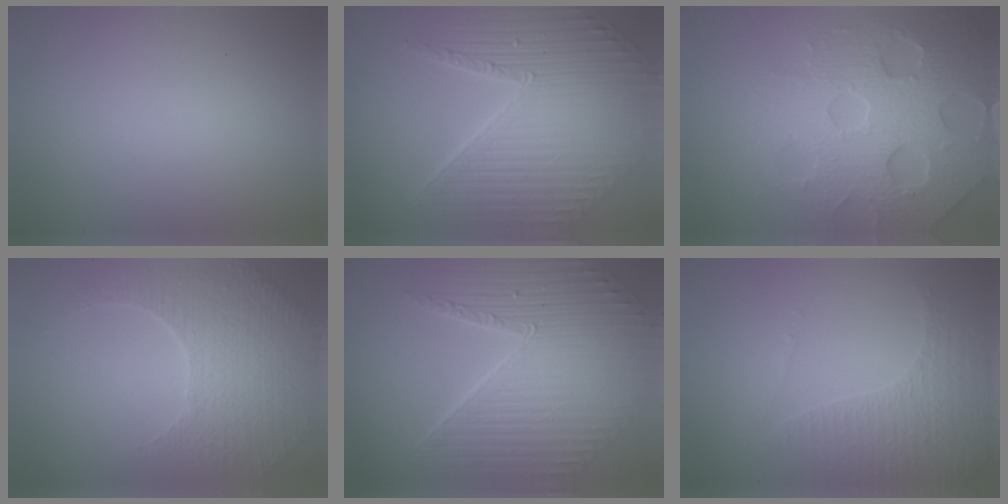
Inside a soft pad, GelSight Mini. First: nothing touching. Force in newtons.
{"total": 10.1, "press": 7.3, "slide": 6.9}
{"total": 7.3, "press": 7.2, "slide": 1.5}
{"total": 5.3, "press": 3.7, "slide": 3.8}
{"total": 11.2, "press": 7.3, "slide": 8.4}
{"total": 4.3, "press": 3.1, "slide": 3.0}